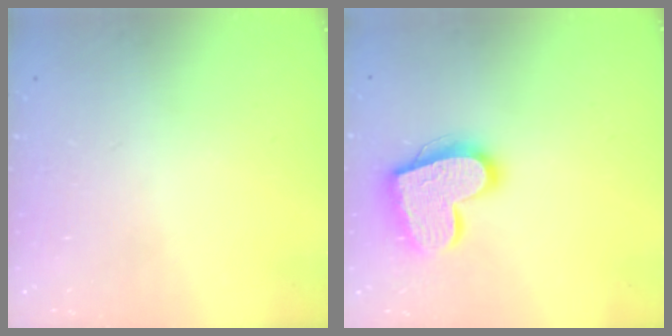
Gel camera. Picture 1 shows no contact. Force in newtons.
{"total": 17.6, "press": 17.6, "slide": 1.4}